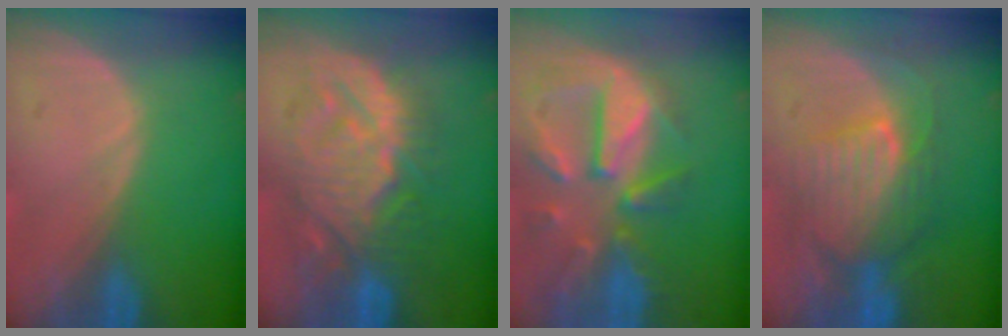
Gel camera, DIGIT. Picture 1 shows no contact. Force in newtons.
{"total": 9.6, "press": 9.6, "slide": 0.4}
{"total": 11.1, "press": 9.8, "slide": 5.4}
{"total": 8.4, "press": 8.3, "slide": 1.6}